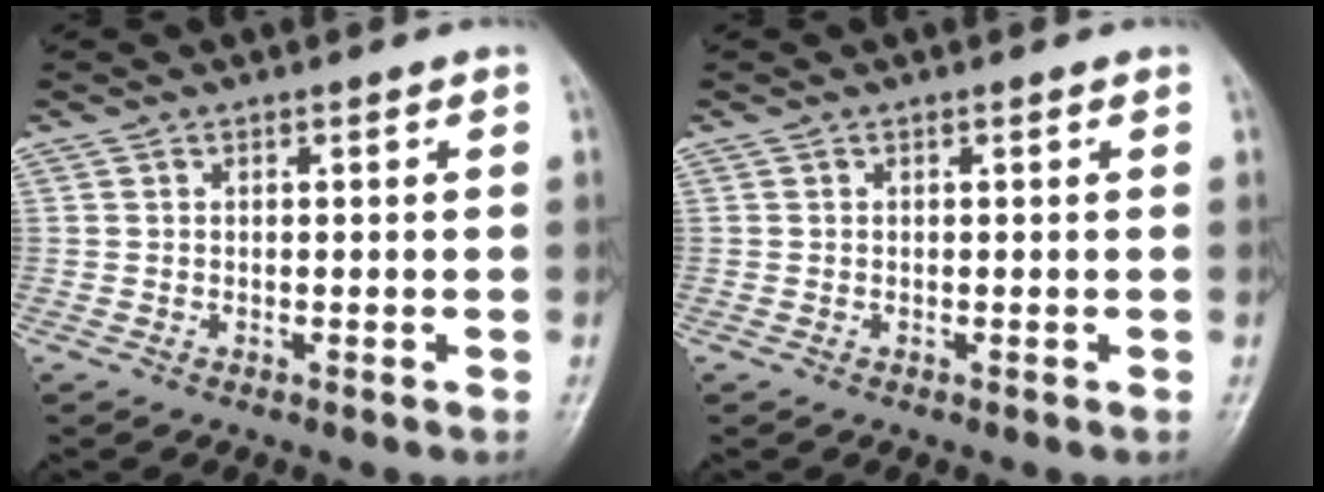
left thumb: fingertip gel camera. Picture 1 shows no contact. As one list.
[{"total": 0.0}]